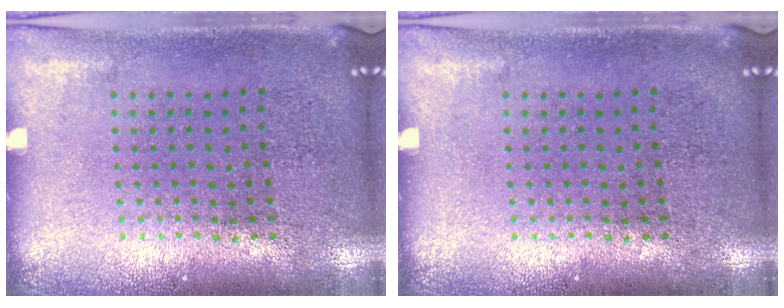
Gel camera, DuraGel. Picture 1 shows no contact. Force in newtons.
{"total": 0.0}